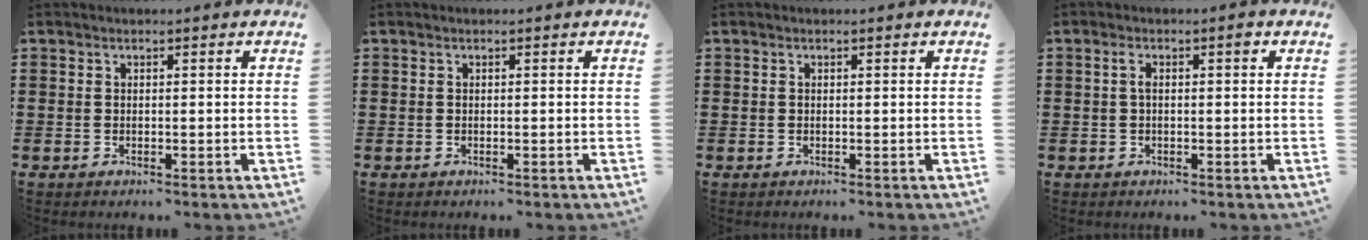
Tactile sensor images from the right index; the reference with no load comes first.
{"total": 0.0}
{"total": 0.0}
{"total": 2.2, "force": [0.3, 0.6, 2.1], "torque": [-0.034, 0.001, 0.001]}